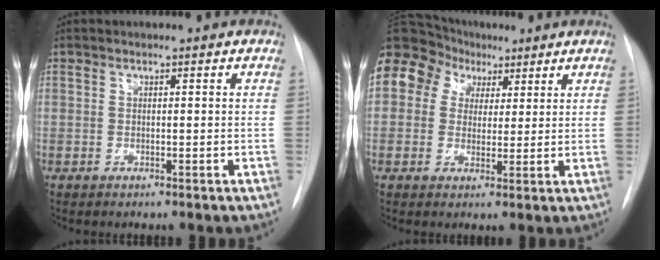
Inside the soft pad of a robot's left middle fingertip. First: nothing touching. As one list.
[{"total": 19.8, "force": [8.2, 16.1, 8.0], "torque": [-0.244, 0.108, 0.161]}]